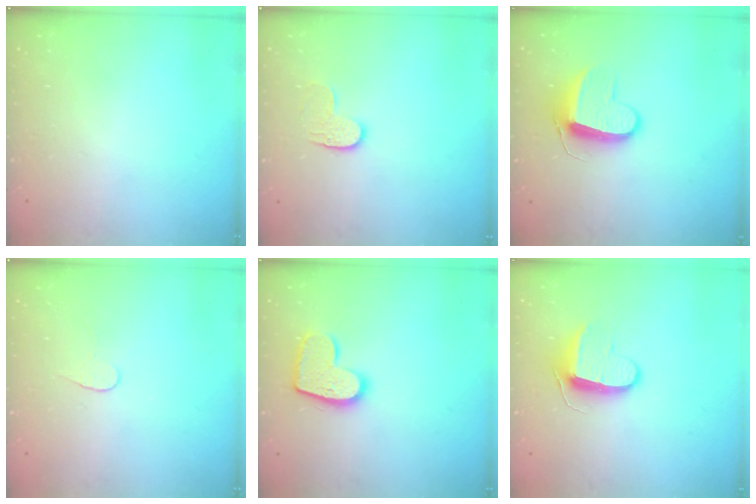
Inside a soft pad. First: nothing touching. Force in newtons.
{"total": 5.7, "press": 5.7, "slide": 0.5}
{"total": 9.4, "press": 9.4, "slide": 0.2}
{"total": 3.7, "press": 3.7, "slide": 0.4}
{"total": 13.5, "press": 13.5, "slide": 0.8}
{"total": 9.3, "press": 9.3, "slide": 0.0}